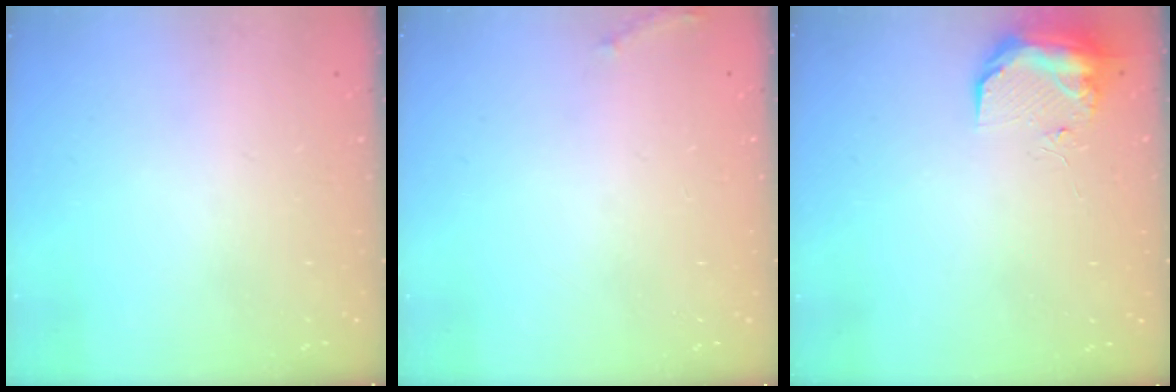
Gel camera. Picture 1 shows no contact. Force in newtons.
{"total": 5.6, "press": 5.3, "slide": 1.7}
{"total": 17.0, "press": 11.4, "slide": 12.7}